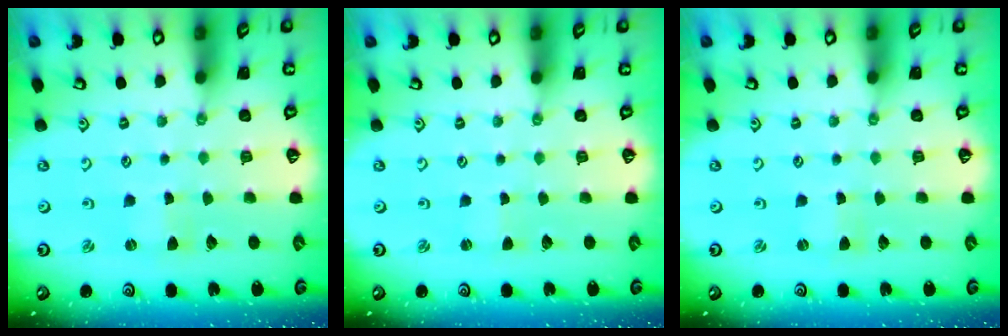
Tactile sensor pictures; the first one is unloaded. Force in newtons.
{"total": 0.0}
{"total": 0.0}